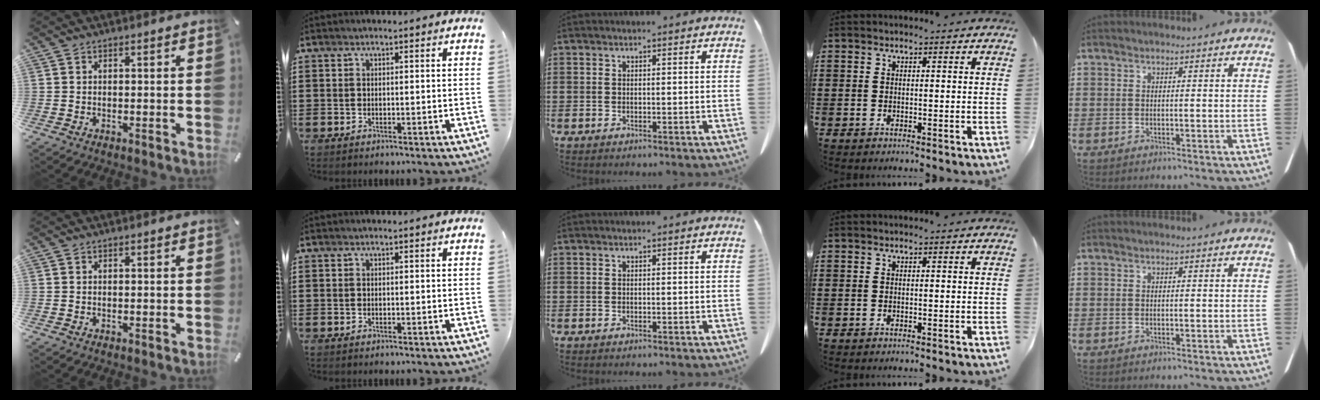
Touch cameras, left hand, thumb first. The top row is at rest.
{}